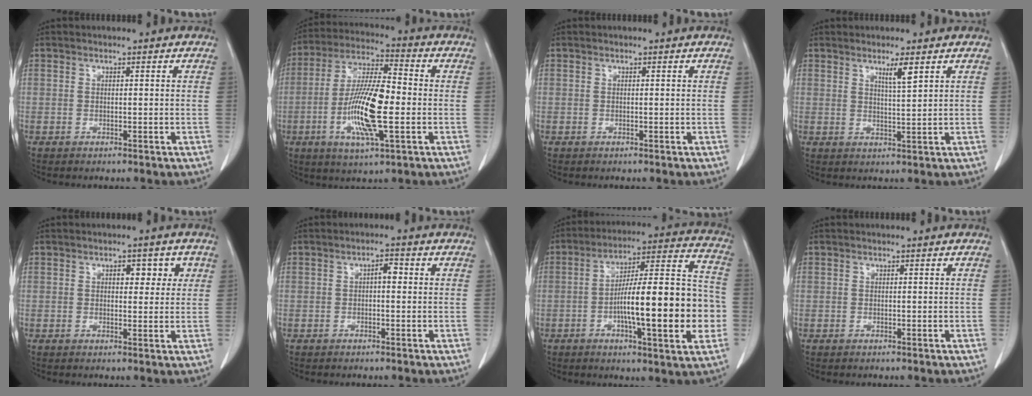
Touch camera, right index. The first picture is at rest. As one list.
[{"total": 14.2, "force": [-2.8, 2.6, 13.7], "torque": [-0.269, -0.001, -0.052]}, {"total": 0.0}, {"total": 2.9, "force": [1.7, -0.3, 2.3], "torque": [-0.045, -0.006, 0.031]}, {"total": 3.8, "force": [1.4, 2.0, 2.9], "torque": [-0.030, 0.007, 0.017]}, {"total": 1.9, "force": [0.0, 0.7, 1.8], "torque": [-0.026, 0.006, -0.002]}, {"total": 20.1, "force": [-4.0, 3.1, 19.5], "torque": [-0.281, 0.024, -0.056]}, {"total": 0.0}]